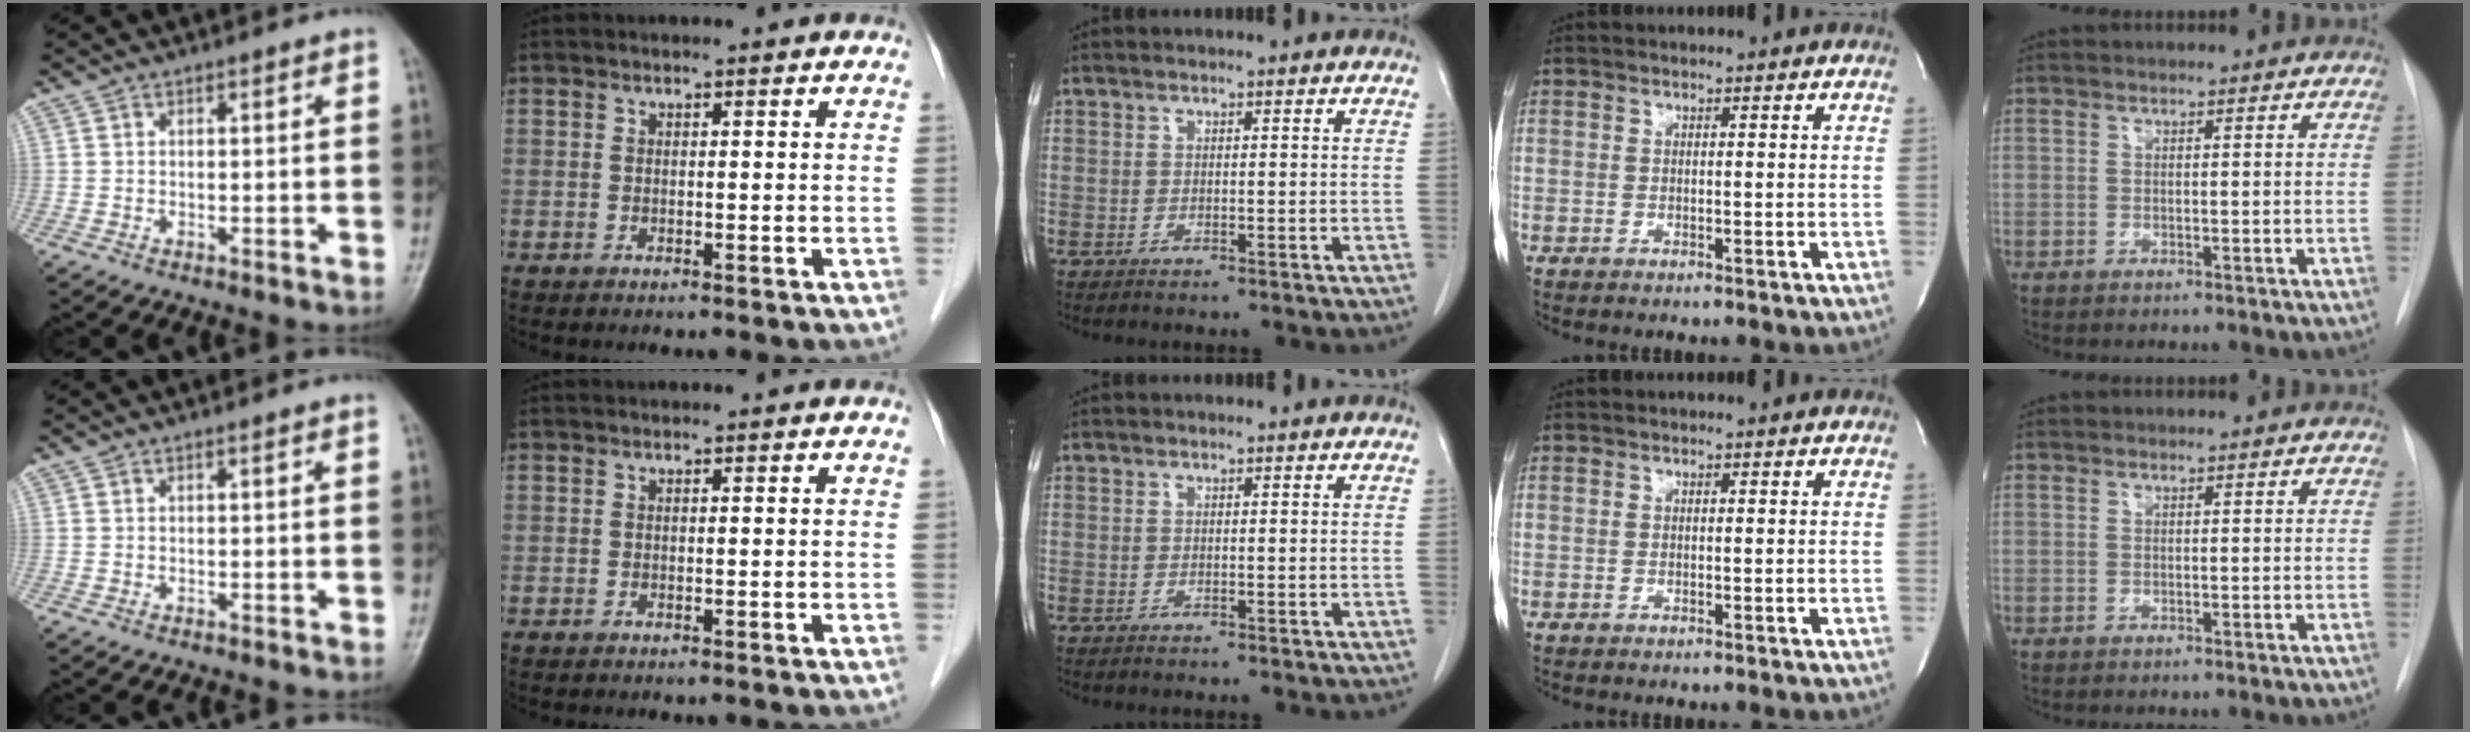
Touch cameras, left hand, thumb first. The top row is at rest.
{}